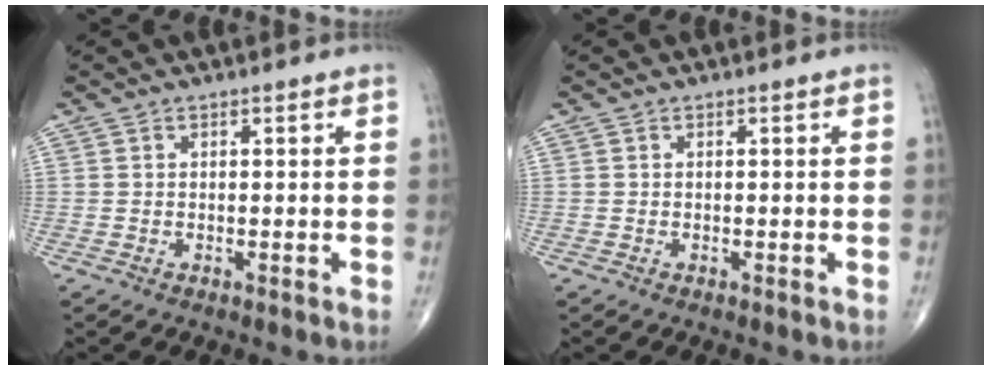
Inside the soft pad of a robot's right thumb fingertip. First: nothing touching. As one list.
[{"total": 0.0}]